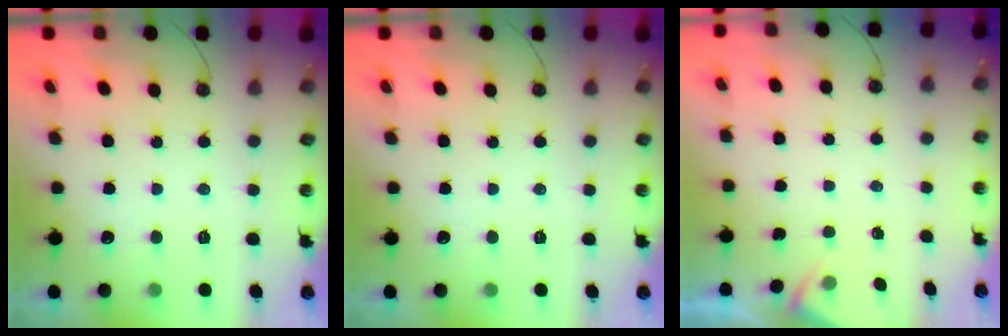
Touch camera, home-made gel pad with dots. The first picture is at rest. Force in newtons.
{"total": 0.0}
{"total": 2.0, "press": 1.9, "slide": 0.4}